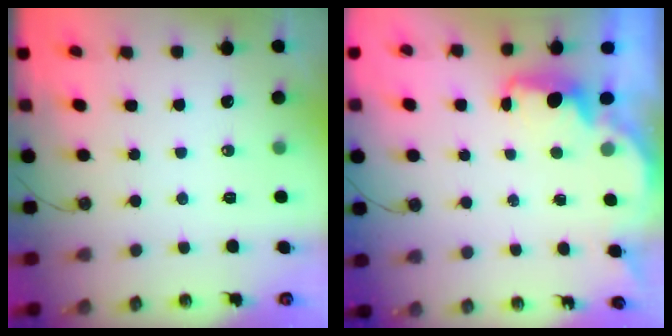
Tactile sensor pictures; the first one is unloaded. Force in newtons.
{"total": 2.0, "press": 1.8, "slide": 0.8}